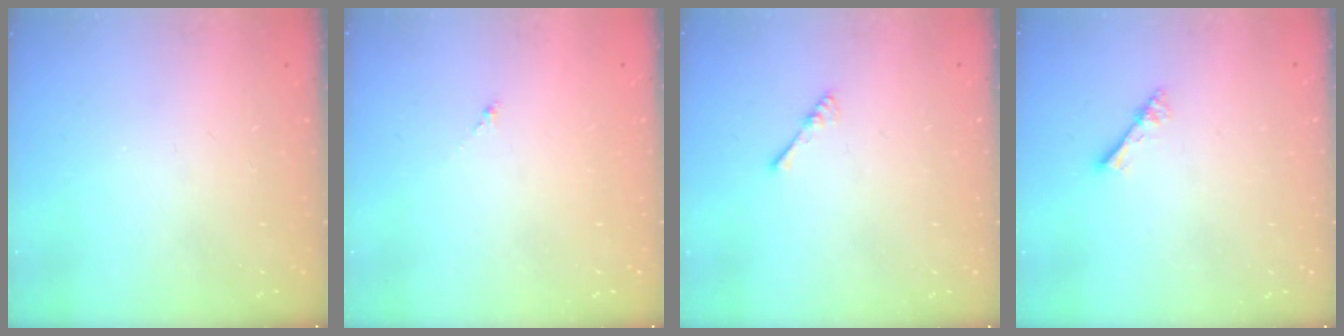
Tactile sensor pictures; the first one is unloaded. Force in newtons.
{"total": 0.0}
{"total": 2.4, "press": 2.4, "slide": 0.5}
{"total": 1.8, "press": 1.8, "slide": 0.1}